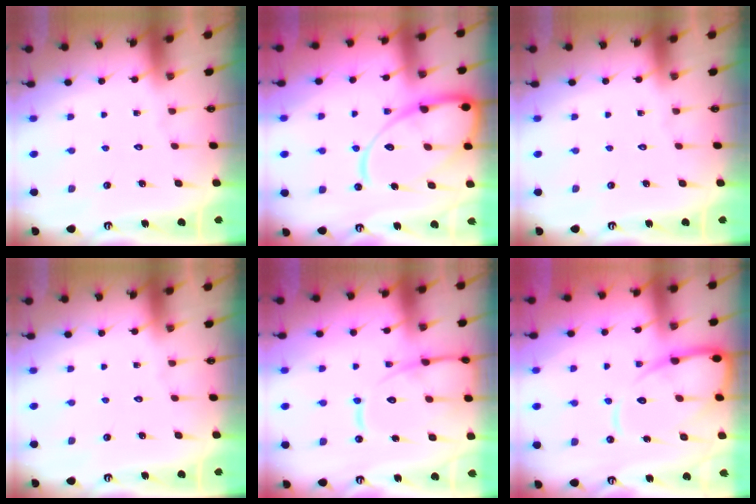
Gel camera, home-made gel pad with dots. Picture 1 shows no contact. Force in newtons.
{"total": 17.7, "press": 17.6, "slide": 1.8}
{"total": 0.0}
{"total": 0.0}
{"total": 13.9, "press": 13.8, "slide": 1.4}
{"total": 12.8, "press": 12.7, "slide": 1.4}